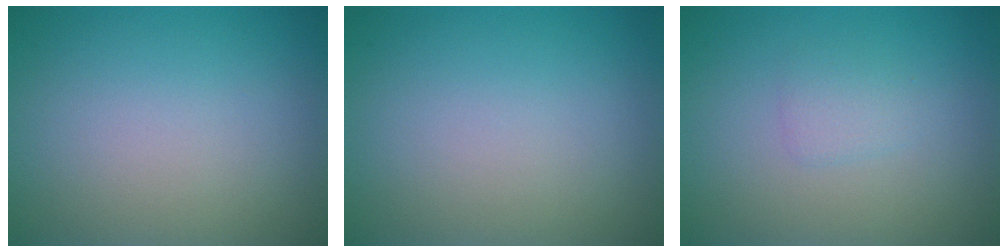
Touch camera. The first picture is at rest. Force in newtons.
{"total": 0.0}
{"total": 1.2, "press": 1.2, "slide": 0.1}